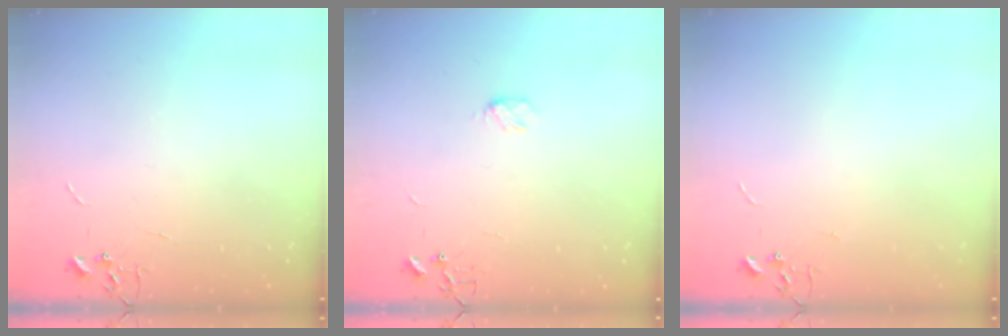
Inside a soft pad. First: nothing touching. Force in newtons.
{"total": 3.9, "press": 3.8, "slide": 0.6}
{"total": 0.0}